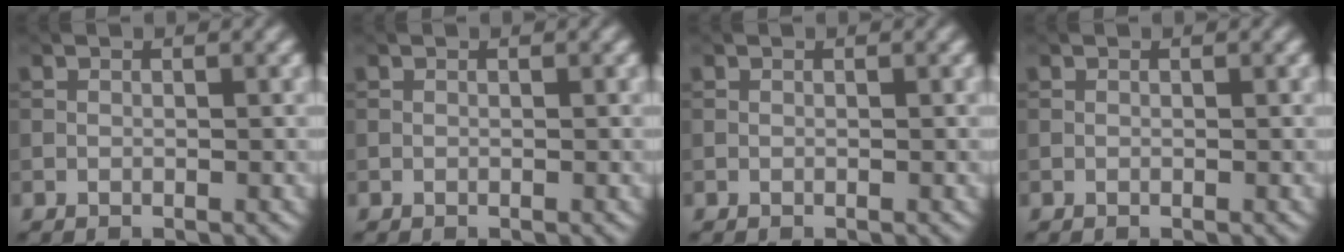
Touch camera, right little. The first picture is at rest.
{"total": 0.0}
{"total": 0.0}
{"total": 0.0}